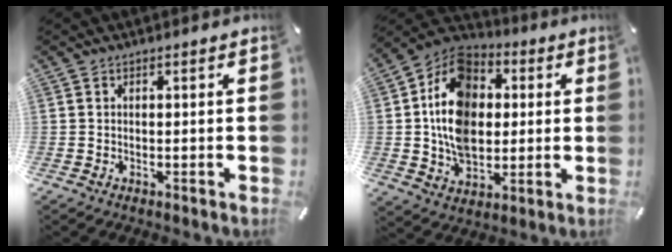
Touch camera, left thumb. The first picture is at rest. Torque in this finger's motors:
{"motor_torque": [2.52, 2.49, 1.09, 0.51, 0.57]}